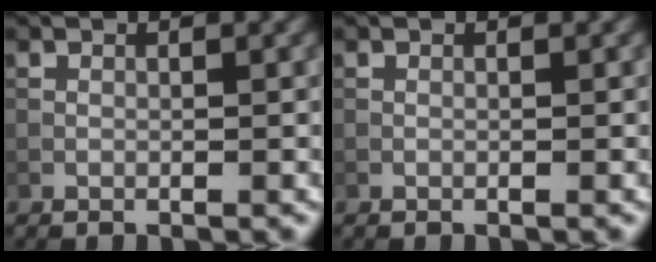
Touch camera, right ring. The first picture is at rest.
{"total": 0.0}